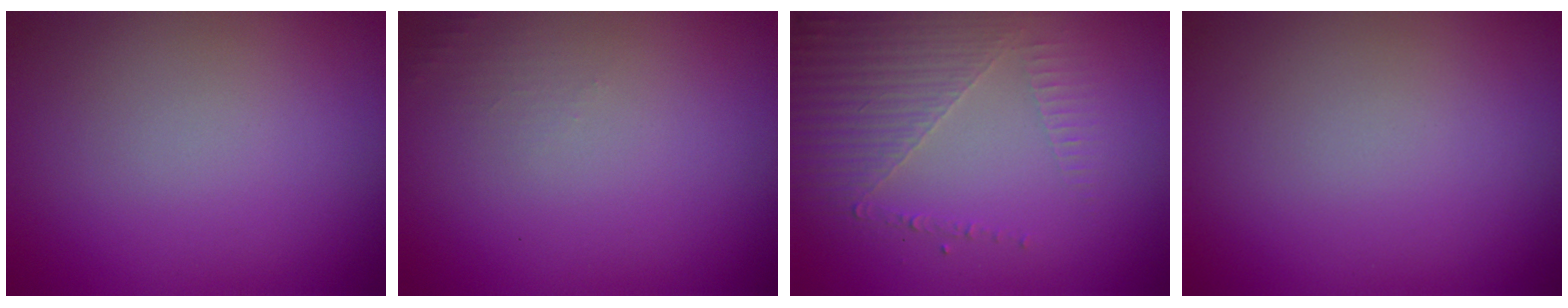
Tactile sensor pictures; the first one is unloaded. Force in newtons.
{"total": 0.7, "press": 0.6, "slide": 0.1}
{"total": 5.0, "press": 2.9, "slide": 4.1}
{"total": 0.0}